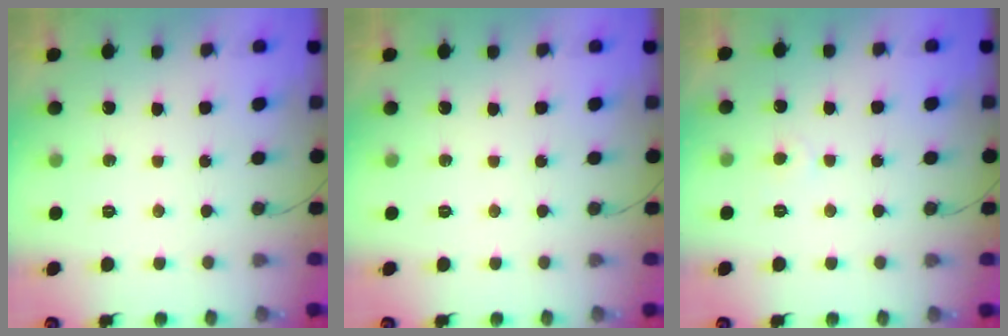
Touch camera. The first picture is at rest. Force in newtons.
{"total": 0.0}
{"total": 2.6, "press": 2.6, "slide": 0.3}